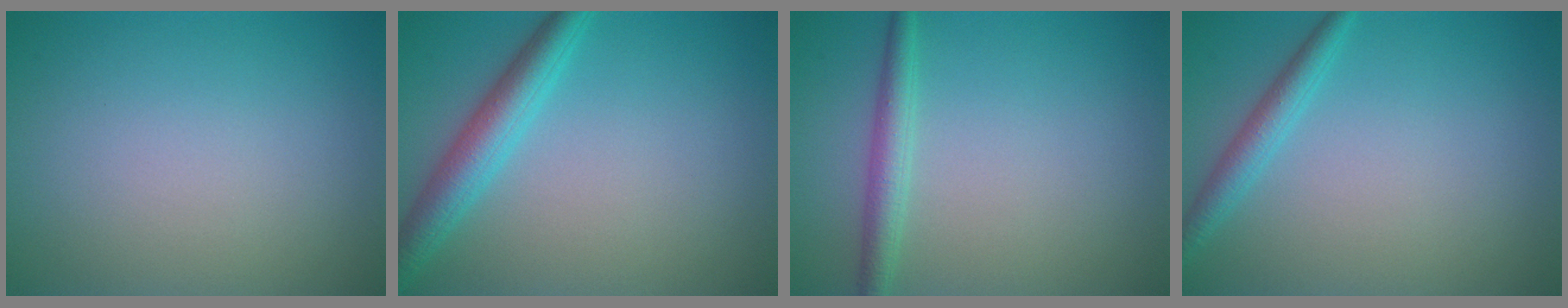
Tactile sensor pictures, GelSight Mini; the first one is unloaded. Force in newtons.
{"total": 4.1, "press": 4.1, "slide": 0.1}
{"total": 2.3, "press": 2.3, "slide": 0.1}
{"total": 2.2, "press": 2.2, "slide": 0.1}